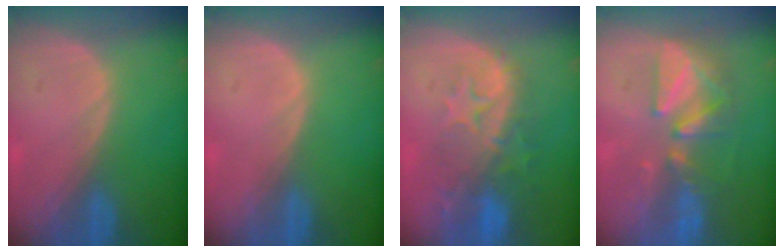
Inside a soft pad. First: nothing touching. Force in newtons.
{"total": 0.0}
{"total": 9.9, "press": 8.6, "slide": 4.8}
{"total": 8.1, "press": 7.5, "slide": 3.1}